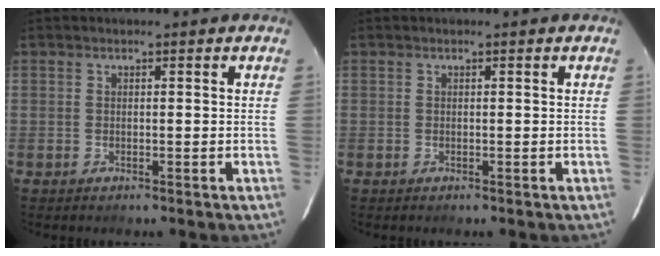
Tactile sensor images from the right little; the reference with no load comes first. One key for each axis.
{"total": 0.0}